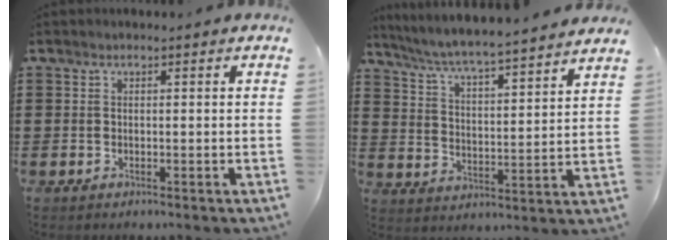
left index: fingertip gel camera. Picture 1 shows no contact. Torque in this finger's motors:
{"motor_torque": [0.29, 0.44, -0.05, 0.16]}